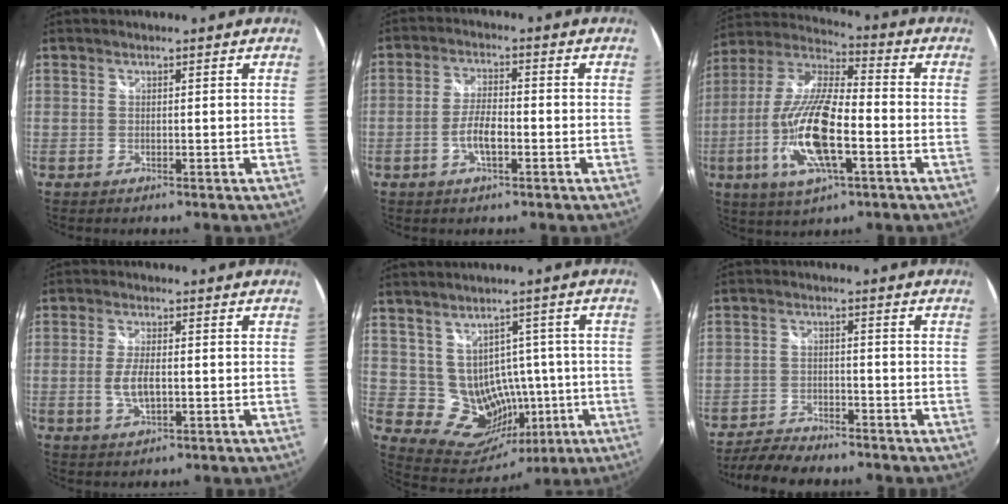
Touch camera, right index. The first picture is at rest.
{"total": 5.2, "force": [-2.0, 1.7, 4.5], "torque": [-0.094, 0.003, -0.036]}
{"total": 18.3, "force": [-5.4, 5.9, 16.5], "torque": [-0.341, -0.015, -0.106]}
{"total": 5.1, "force": [-0.8, 2.0, 4.6], "torque": [-0.095, -0.004, -0.014]}
{"total": 12.7, "force": [-0.8, 11.8, 4.5], "torque": [-0.106, 0.014, 0.021]}
{"total": 7.7, "force": [-6.9, 2.1, 2.8], "torque": [-0.082, -0.012, -0.118]}